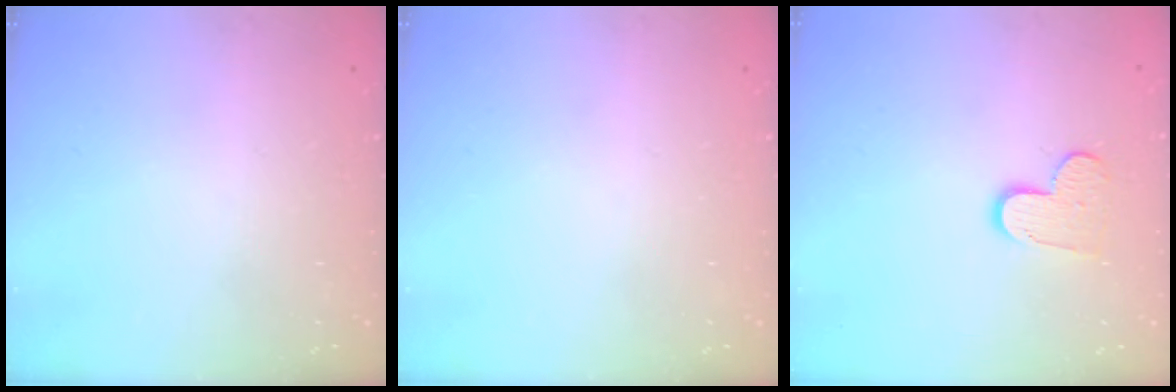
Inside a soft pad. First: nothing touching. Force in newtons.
{"total": 0.0}
{"total": 9.1, "press": 9.1, "slide": 0.7}